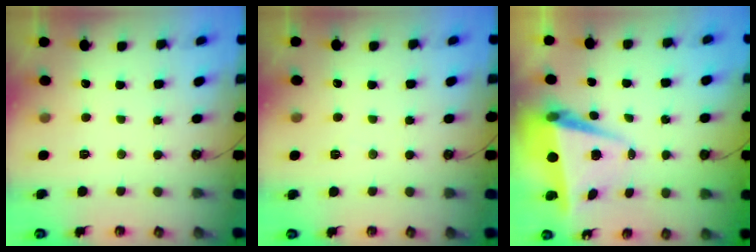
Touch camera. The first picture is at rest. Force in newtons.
{"total": 5.1, "press": 2.6, "slide": 4.4}
{"total": 7.6, "press": 7.5, "slide": 1.2}